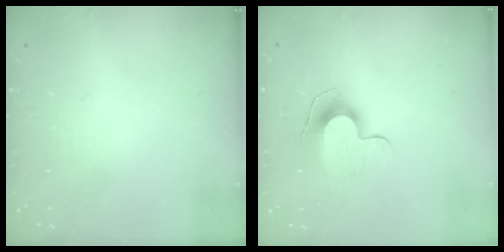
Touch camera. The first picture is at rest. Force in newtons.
{"total": 9.4, "press": 9.4, "slide": 0.6}